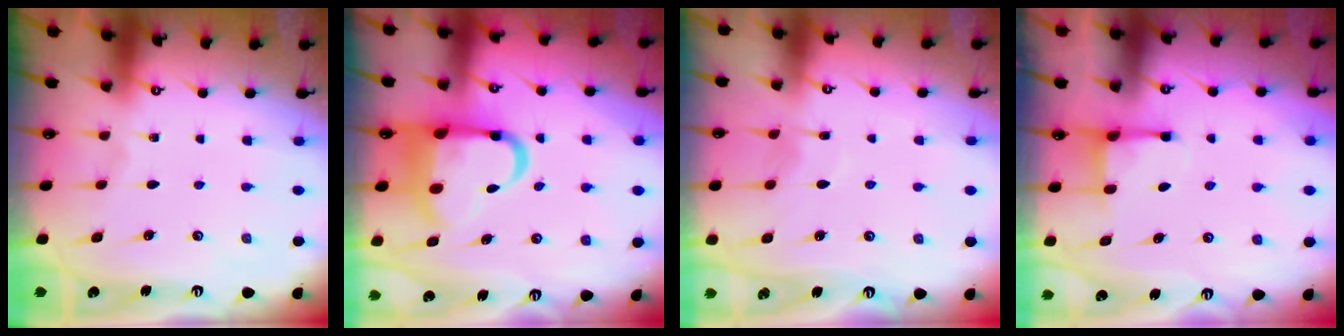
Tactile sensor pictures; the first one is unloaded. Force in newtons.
{"total": 13.7, "press": 13.5, "slide": 2.6}
{"total": 6.3, "press": 6.2, "slide": 0.6}
{"total": 2.2, "press": 2.2, "slide": 0.5}